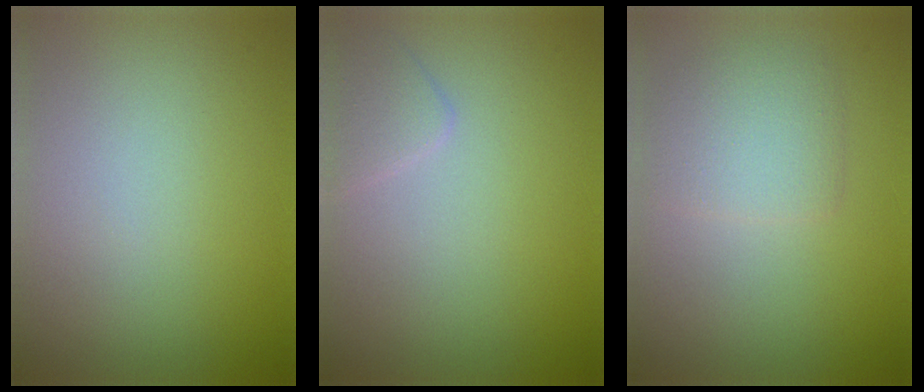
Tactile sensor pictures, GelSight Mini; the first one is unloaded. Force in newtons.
{"total": 1.6, "press": 1.6, "slide": 0.1}
{"total": 2.8, "press": 2.8, "slide": 0.1}